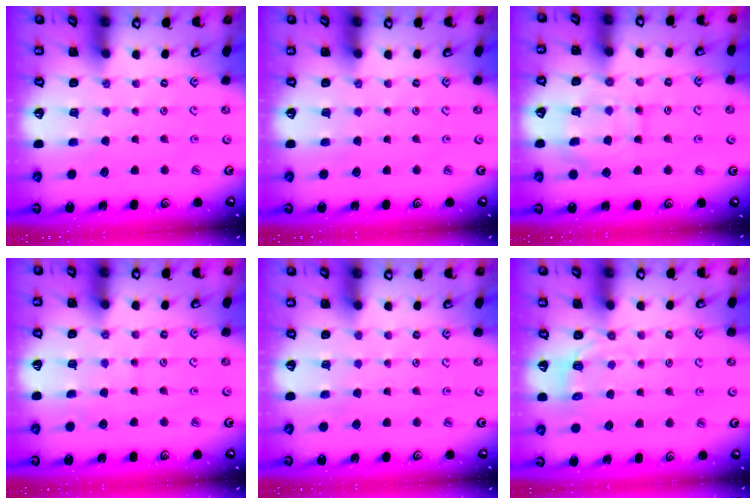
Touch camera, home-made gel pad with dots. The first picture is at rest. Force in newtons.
{"total": 0.0}
{"total": 10.5, "press": 10.4, "slide": 0.8}
{"total": 4.8, "press": 4.8, "slide": 0.5}
{"total": 0.9, "press": 0.9, "slide": 0.1}
{"total": 2.7, "press": 1.4, "slide": 2.3}